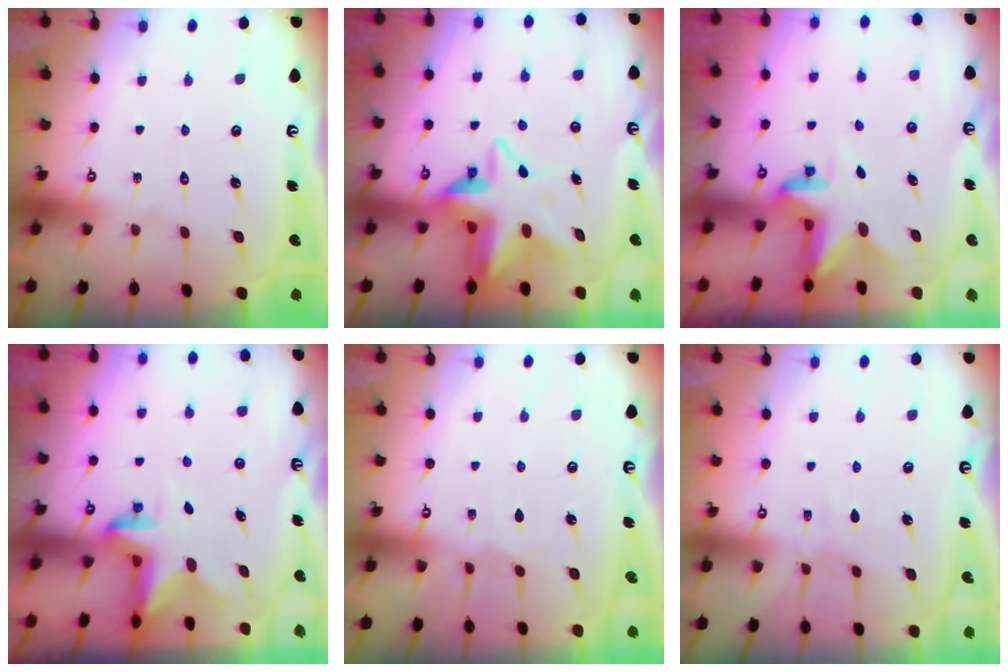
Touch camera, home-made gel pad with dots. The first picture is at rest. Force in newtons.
{"total": 9.1, "press": 9.0, "slide": 1.5}
{"total": 3.0, "press": 3.0, "slide": 0.2}
{"total": 2.5, "press": 2.5, "slide": 0.5}
{"total": 3.5, "press": 3.5, "slide": 0.6}
{"total": 3.4, "press": 3.4, "slide": 0.5}